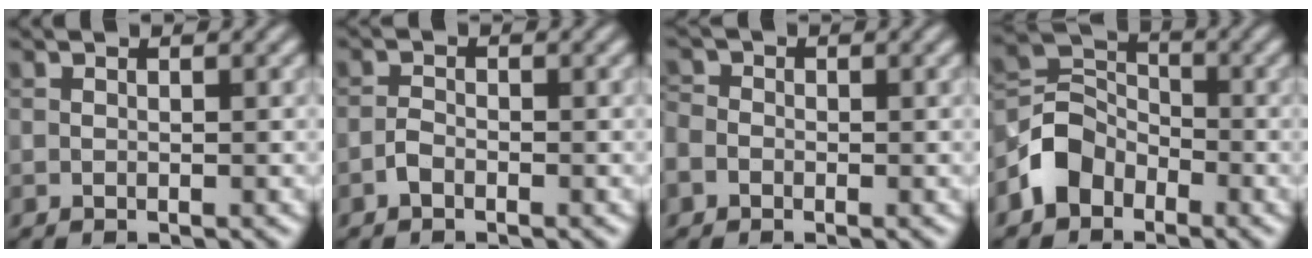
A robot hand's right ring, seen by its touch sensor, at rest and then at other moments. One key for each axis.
{"total": 1.1, "fx": -0.7, "fy": 0.5, "fz": 0.6, "tx": -0.012, "ty": 0.003, "tz": -0.018}
{"total": 2.2, "fx": -0.7, "fy": 1.9, "fz": 0.8, "tx": -0.006, "ty": 0.005, "tz": -0.022}
{"total": 4.3, "fx": -2.5, "fy": 3.2, "fz": 1.4, "tx": -0.028, "ty": 0.008, "tz": -0.058}